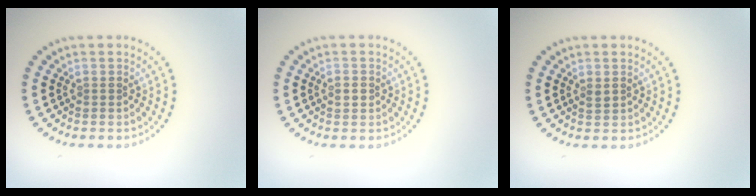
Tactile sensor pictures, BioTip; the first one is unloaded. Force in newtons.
{"total": 1.1, "press": 1.1, "slide": 0.1}
{"total": 0.8, "press": 0.8, "slide": 0.2}